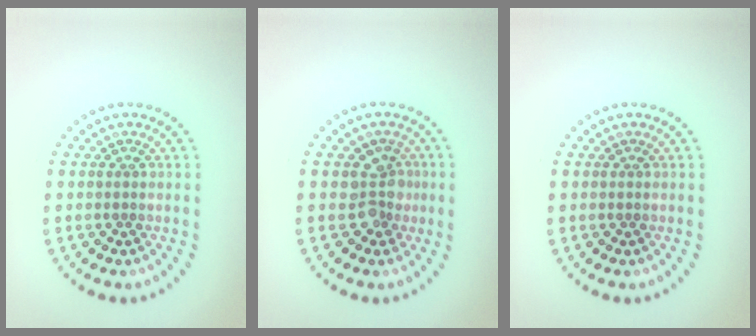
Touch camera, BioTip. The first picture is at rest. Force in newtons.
{"total": 2.6, "press": 2.2, "slide": 1.4}
{"total": 0.0}